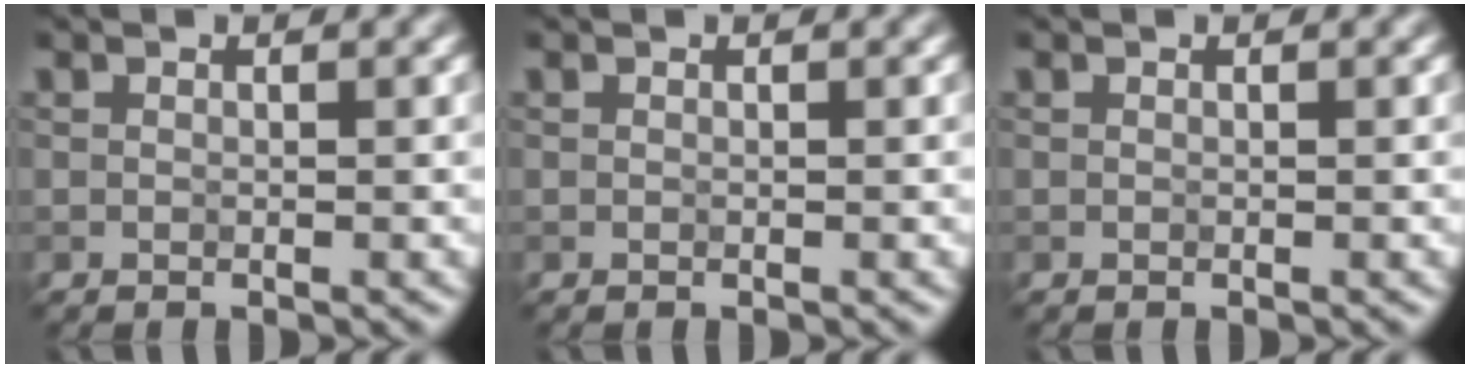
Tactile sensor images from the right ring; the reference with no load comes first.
{"total": 0.0}
{"total": 0.0}